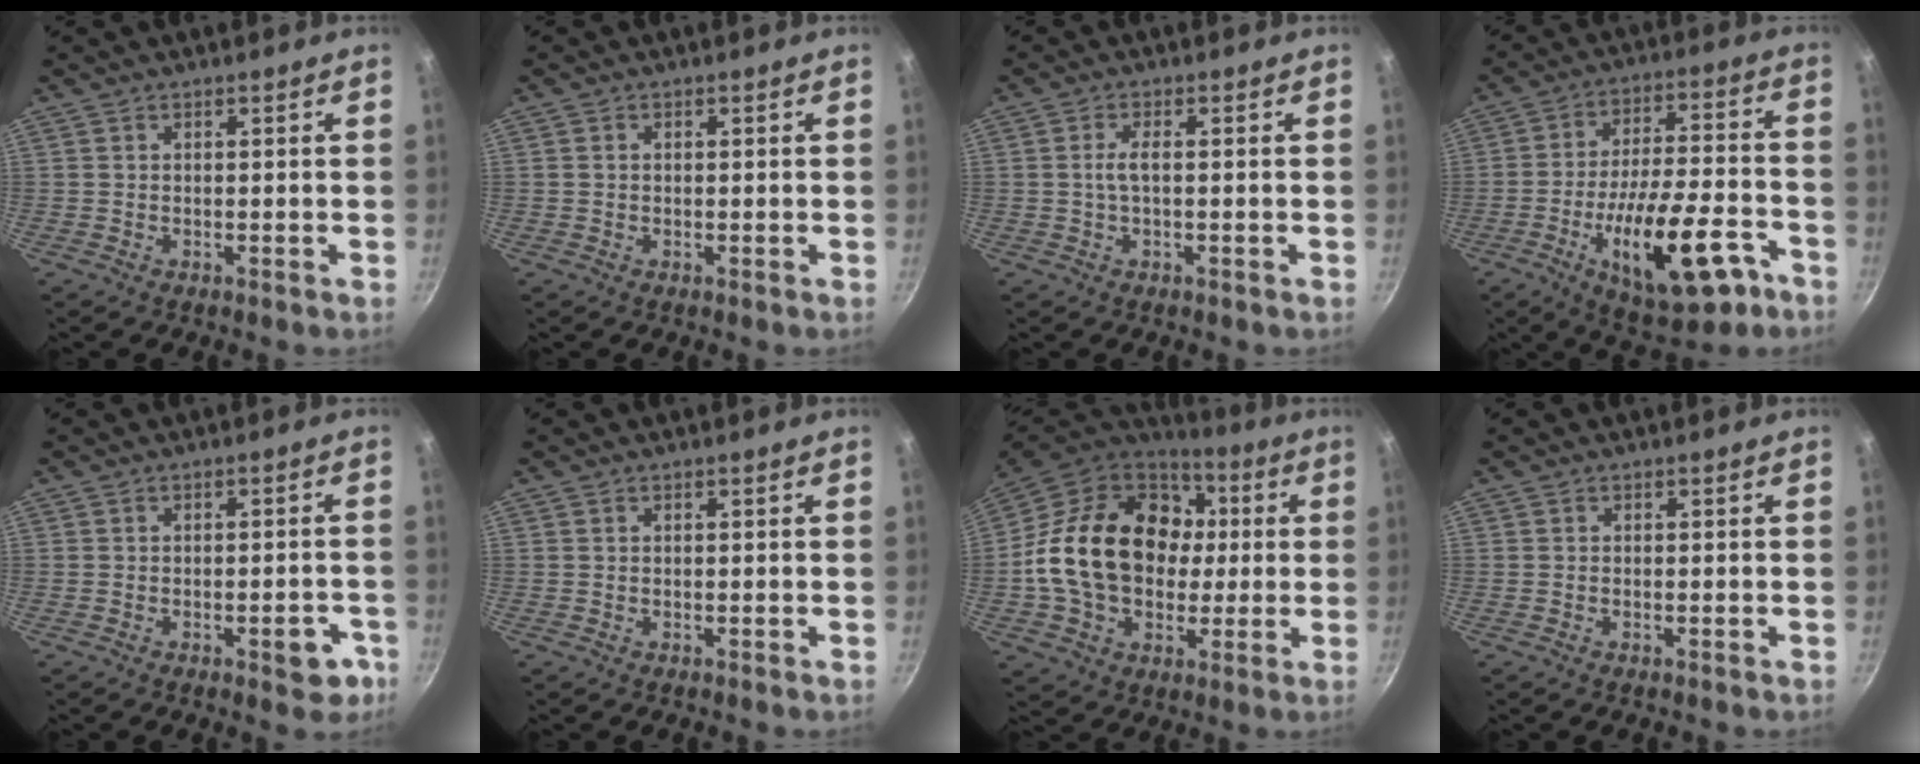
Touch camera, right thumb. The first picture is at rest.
{"total": 0.6, "force": [0.0, 0.5, 0.3], "torque": [-0.004, 0.004, 0.000]}
{"total": 2.6, "force": [-0.1, 0.7, 2.5], "torque": [-0.058, 0.007, -0.003]}
{"total": 21.0, "force": [-9.3, 8.1, 17.1], "torque": [-0.247, 0.045, -0.130]}
{"total": 5.3, "force": [-2.4, 2.4, 4.1], "torque": [-0.026, 0.021, -0.024]}
{"total": 0.0}
{"total": 25.1, "force": [1.4, 18.6, 16.8], "torque": [-0.271, 0.035, 0.024]}
{"total": 0.0}